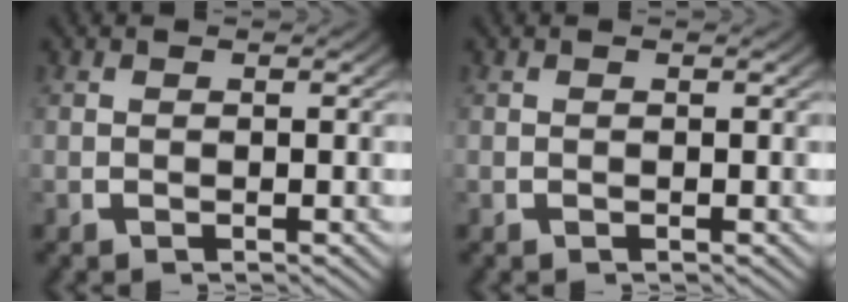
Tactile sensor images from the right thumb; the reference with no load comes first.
{"total": 0.0}